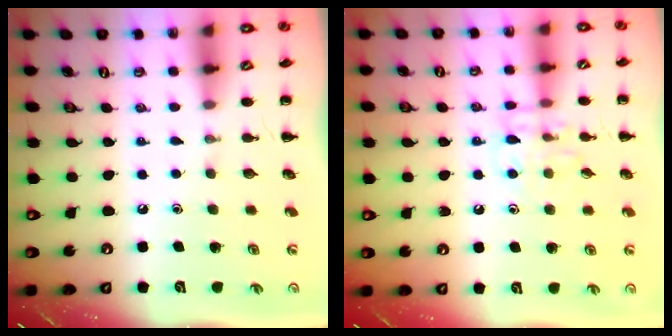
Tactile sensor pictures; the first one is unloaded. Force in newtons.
{"total": 8.8, "press": 8.8, "slide": 0.9}